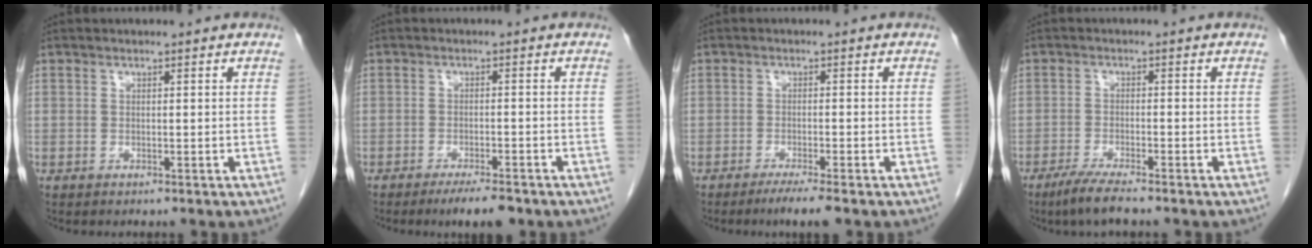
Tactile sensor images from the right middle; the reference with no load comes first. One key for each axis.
{"total": 4.6, "fx": -3.5, "fy": 0.9, "fz": 3.0, "tx": -0.045, "ty": -0.005, "tz": -0.052}
{"total": 3.6, "fx": -2.6, "fy": -0.1, "fz": 2.4, "tx": -0.041, "ty": -0.008, "tz": -0.046}
{"total": 4.7, "fx": -3.6, "fy": 0.2, "fz": 3.0, "tx": -0.059, "ty": -0.012, "tz": -0.066}